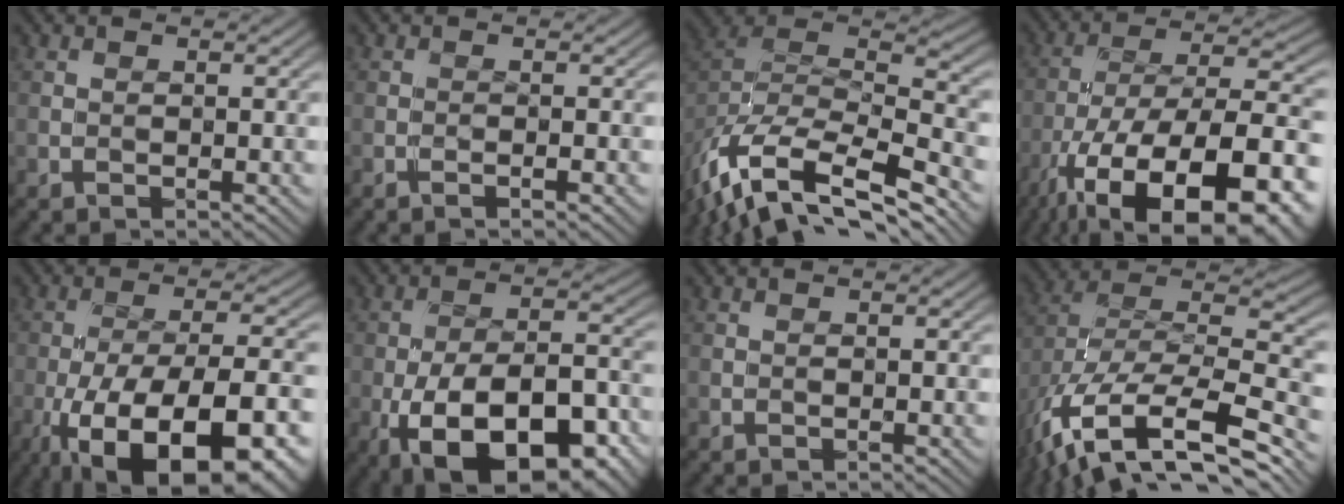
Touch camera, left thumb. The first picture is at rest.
{"total": 0.9, "force": [-0.6, -0.4, 0.4], "torque": [-0.011, 0.000, -0.011]}
{"total": 13.2, "force": [-9.7, 4.8, 7.6], "torque": [-0.193, -0.011, -0.155]}
{"total": 19.2, "force": [-10.8, 8.1, 13.6], "torque": [-0.227, -0.036, -0.157]}
{"total": 17.6, "force": [-9.5, 6.2, 13.5], "torque": [-0.202, -0.021, -0.142]}
{"total": 16.6, "force": [-7.9, 7.7, 12.3], "torque": [-0.196, -0.020, -0.120]}
{"total": 0.0}
{"total": 15.3, "force": [-8.8, 6.3, 10.8], "torque": [-0.237, -0.014, -0.141]}